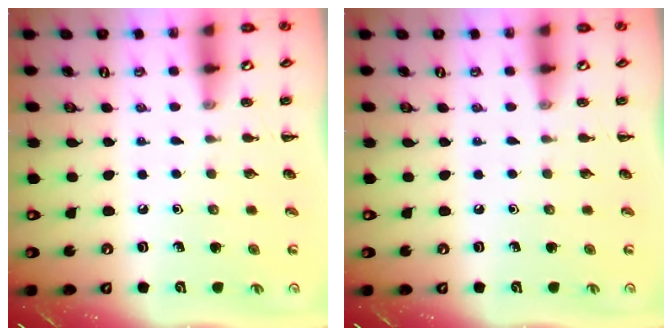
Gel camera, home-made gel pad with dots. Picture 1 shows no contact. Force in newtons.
{"total": 0.0}